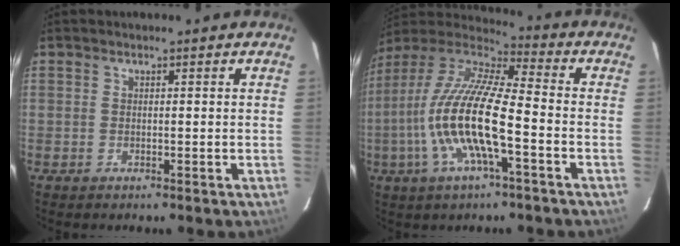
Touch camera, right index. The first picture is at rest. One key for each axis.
{"total": 17.5, "fx": -4.9, "fy": 3.6, "fz": 16.4, "tx": -0.312, "ty": -0.014, "tz": -0.101}